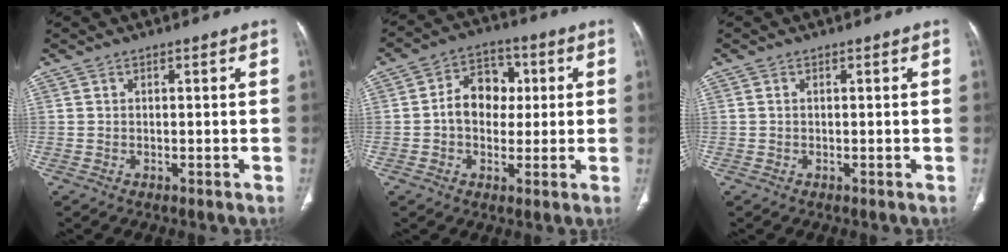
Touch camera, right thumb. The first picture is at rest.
{"total": 9.4, "force": [0.6, 7.2, 5.9], "torque": [-0.059, 0.020, 0.001]}
{"total": 0.0}